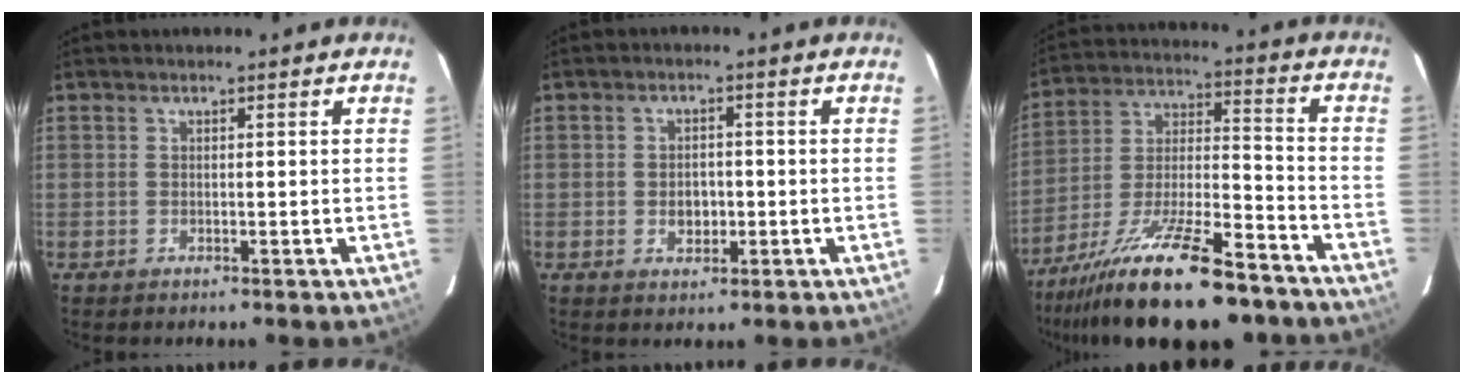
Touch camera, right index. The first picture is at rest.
{"total": 3.5, "force": [-0.7, 2.7, 2.2], "torque": [-0.038, 0.004, -0.008]}
{"total": 24.0, "force": [-17.7, 6.3, 14.9], "torque": [-0.275, -0.030, -0.279]}